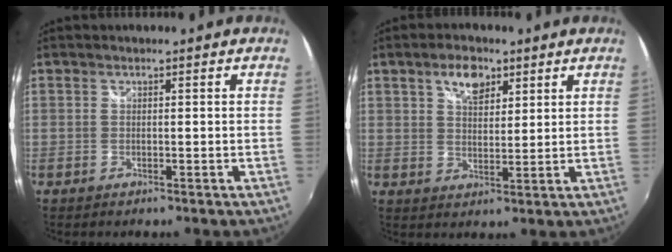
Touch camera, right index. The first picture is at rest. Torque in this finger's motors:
{"motor_torque": [0.08, 0.07, 0.15, 0.06]}